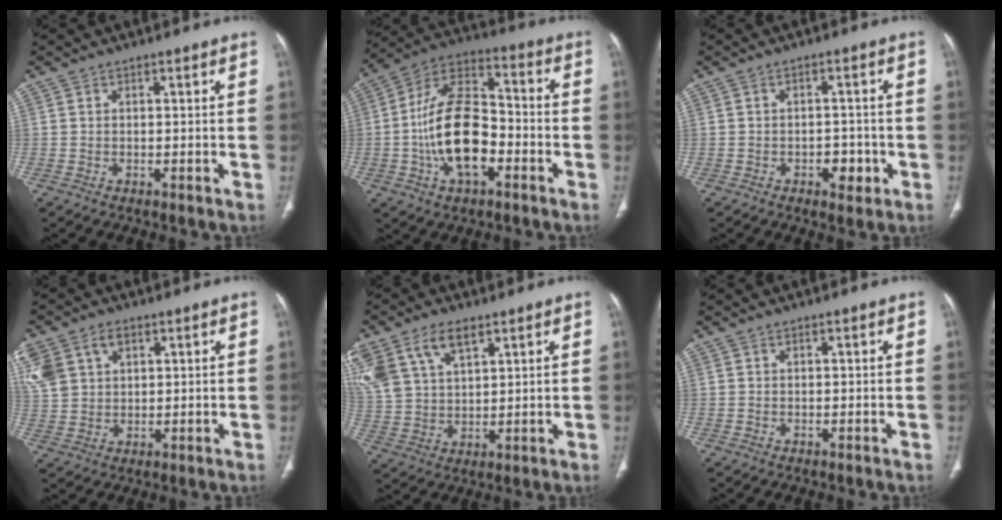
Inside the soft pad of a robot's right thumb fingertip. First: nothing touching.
{"total": 17.4, "force": [-4.2, 9.5, 14.0], "torque": [-0.244, 0.040, -0.077]}
{"total": 4.1, "force": [-1.6, 2.6, 2.7], "torque": [-0.020, 0.011, -0.019]}
{"total": 15.3, "force": [6.5, 11.1, 8.2], "torque": [-0.212, 0.022, 0.137]}
{"total": 15.7, "force": [8.5, 9.1, 9.5], "torque": [-0.212, 0.000, 0.171]}
{"total": 0.0}